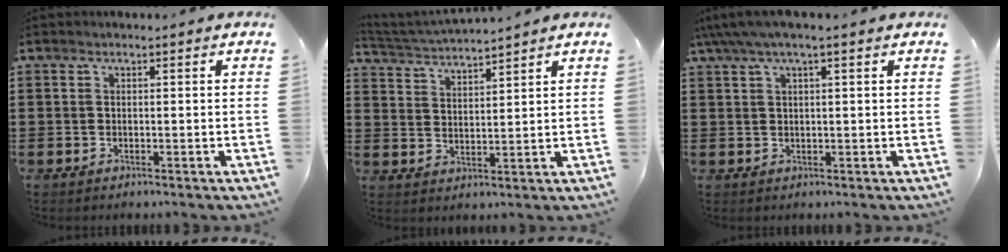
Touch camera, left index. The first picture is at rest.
{"total": 3.6, "force": [3.5, -0.4, 0.3], "torque": [-0.020, -0.018, 0.061]}
{"total": 2.7, "force": [1.3, 0.3, 2.4], "torque": [-0.048, 0.003, 0.021]}